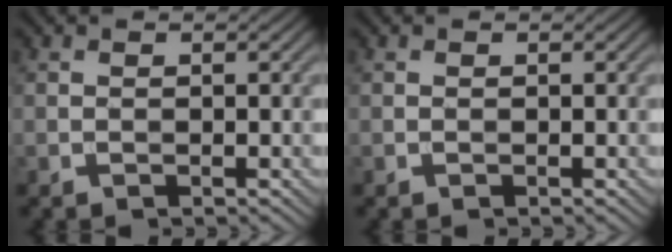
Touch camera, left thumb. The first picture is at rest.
{"total": 0.0}